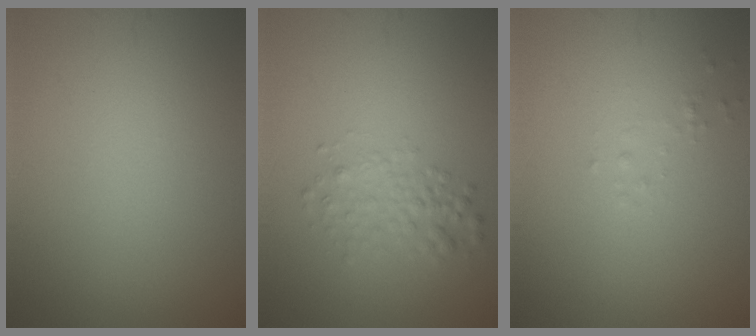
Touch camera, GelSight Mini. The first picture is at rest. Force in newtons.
{"total": 2.4, "press": 2.4, "slide": 0.1}
{"total": 0.6, "press": 0.6, "slide": 0.0}